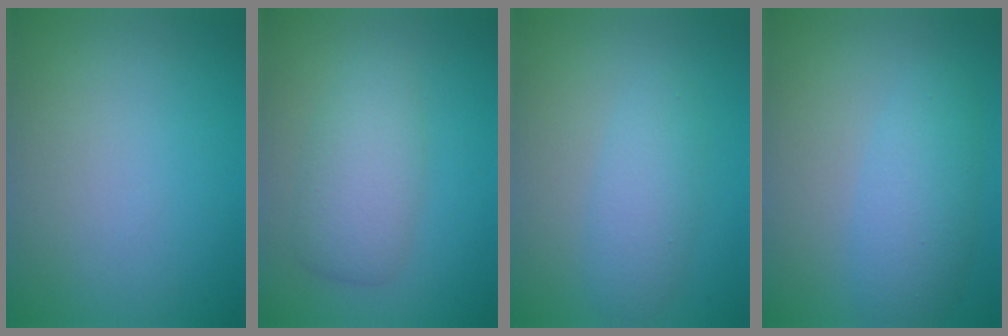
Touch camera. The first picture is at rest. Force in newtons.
{"total": 4.0, "press": 4.0, "slide": 0.1}
{"total": 2.8, "press": 2.8, "slide": 0.2}
{"total": 3.8, "press": 3.8, "slide": 0.1}